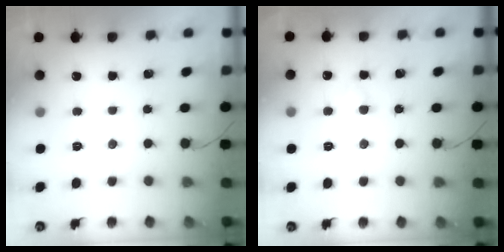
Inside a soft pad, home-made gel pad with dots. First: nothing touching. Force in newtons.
{"total": 3.5, "press": 3.4, "slide": 1.1}